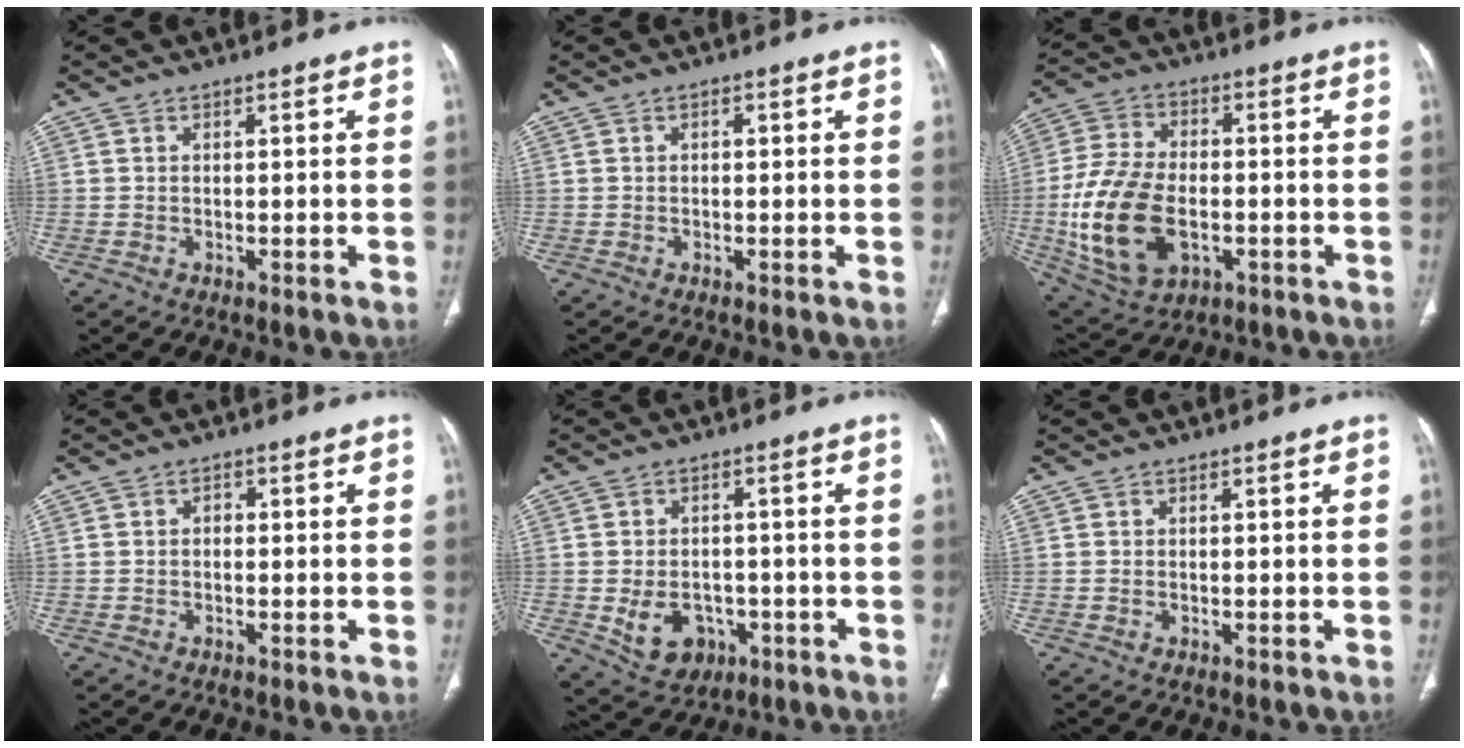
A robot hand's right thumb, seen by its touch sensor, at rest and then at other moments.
{"total": 0.8, "force": [0.1, 0.5, 0.6], "torque": [-0.010, 0.002, 0.001]}
{"total": 17.7, "force": [-3.4, 10.9, 13.6], "torque": [-0.265, 0.005, -0.050]}
{"total": 1.1, "force": [-0.1, 0.9, 0.7], "torque": [-0.007, 0.004, -0.006]}
{"total": 8.3, "force": [-2.4, 6.4, 4.6], "torque": [-0.058, 0.015, -0.020]}
{"total": 0.0}